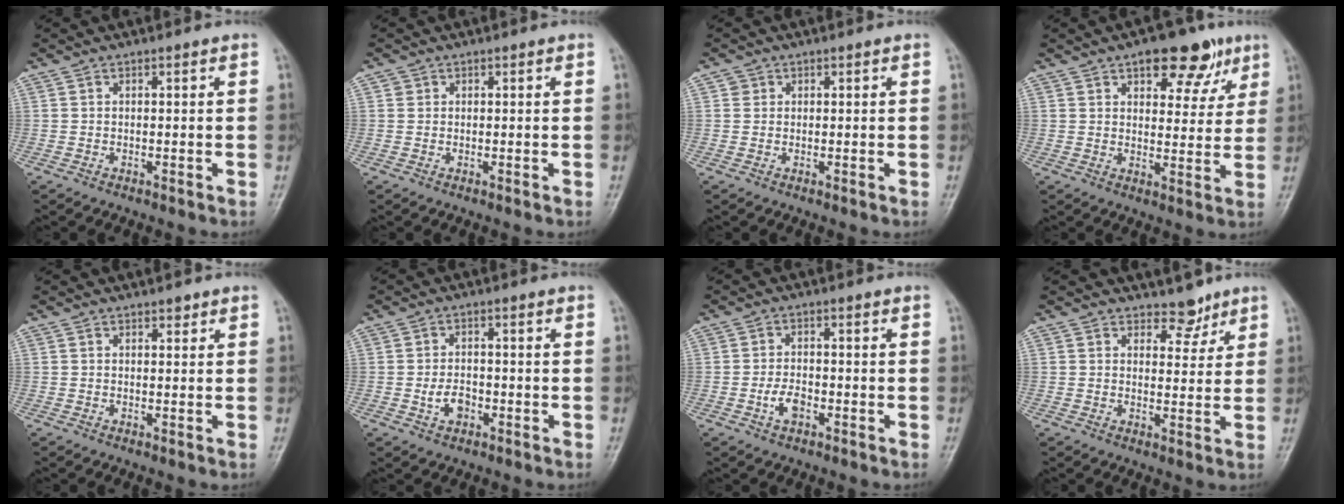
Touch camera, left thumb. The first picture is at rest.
{"total": 0.8, "force": [0.3, 0.8, 0.1], "torque": [0.007, 0.001, 0.002]}
{"total": 1.2, "force": [0.3, 1.2, 0.1], "torque": [0.009, 0.001, 0.002]}
{"total": 11.4, "force": [6.6, 5.9, 7.2], "torque": [-0.049, -0.023, 0.086]}
{"total": 1.2, "force": [0.9, 0.6, 0.6], "torque": [-0.001, -0.005, 0.010]}
{"total": 3.6, "force": [-1.2, 2.5, 2.4], "torque": [-0.035, 0.007, -0.021]}
{"total": 3.5, "force": [-1.4, 2.0, 2.5], "torque": [-0.046, 0.009, -0.027]}
{"total": 4.2, "force": [3.3, 2.3, 1.0], "torque": [0.014, -0.024, 0.050]}